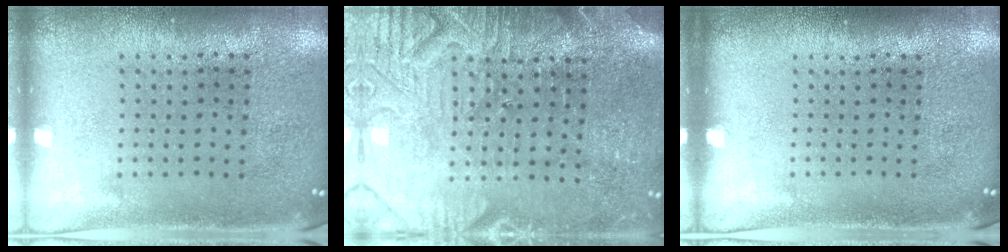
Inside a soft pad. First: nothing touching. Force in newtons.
{"total": 4.0, "press": 3.8, "slide": 1.2}
{"total": 0.0}